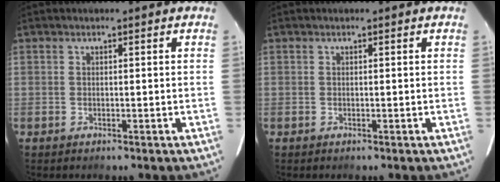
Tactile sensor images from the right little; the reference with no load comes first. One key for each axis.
{"total": 0.0}